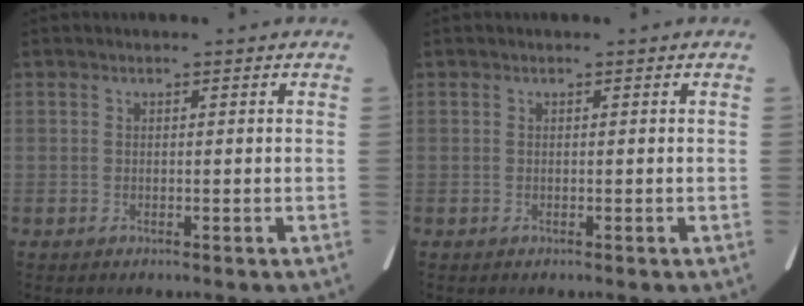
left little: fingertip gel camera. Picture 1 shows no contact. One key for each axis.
{"total": 0.0}